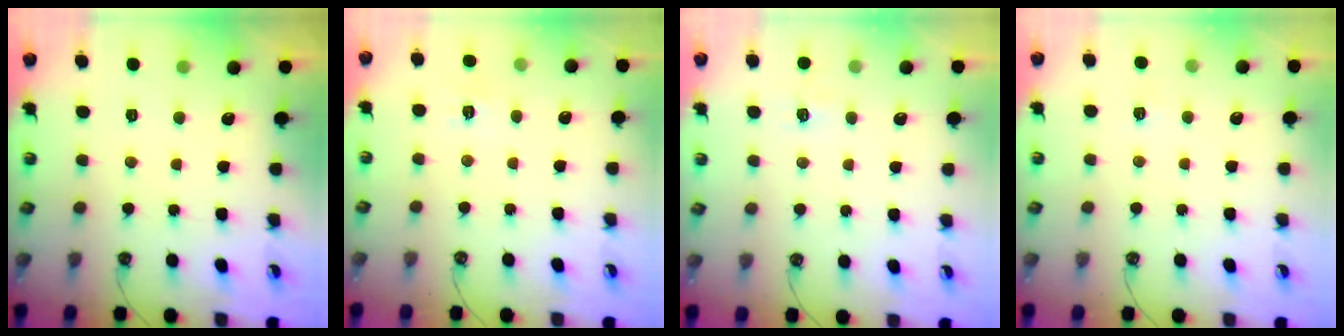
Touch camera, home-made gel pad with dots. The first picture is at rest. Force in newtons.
{"total": 6.3, "press": 6.3, "slide": 0.6}
{"total": 5.8, "press": 5.8, "slide": 0.7}
{"total": 2.7, "press": 2.6, "slide": 0.4}